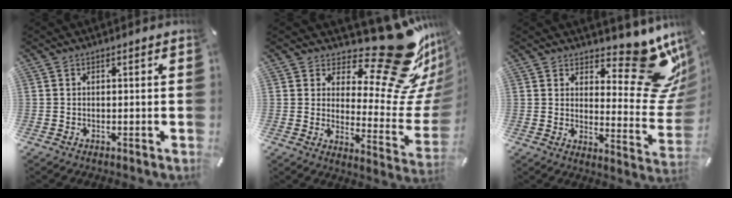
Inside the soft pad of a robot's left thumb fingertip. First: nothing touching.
{"total": 24.3, "force": [16.8, 8.5, 15.4], "torque": [-0.174, -0.138, 0.270]}
{"total": 16.5, "force": [9.5, 7.7, 11.2], "torque": [-0.115, -0.090, 0.156]}